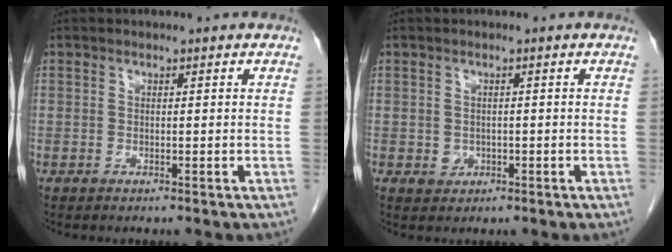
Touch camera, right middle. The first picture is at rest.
{"total": 1.7, "force": [-0.4, 1.5, 0.6], "torque": [-0.011, 0.003, 0.001]}